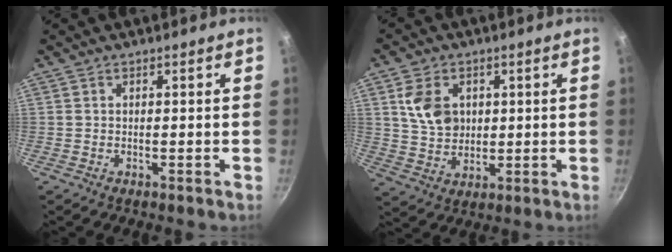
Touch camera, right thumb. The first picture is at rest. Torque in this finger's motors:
{"motor_torque": [0.03, 0.09, 0.54, 0.70, 0.04]}